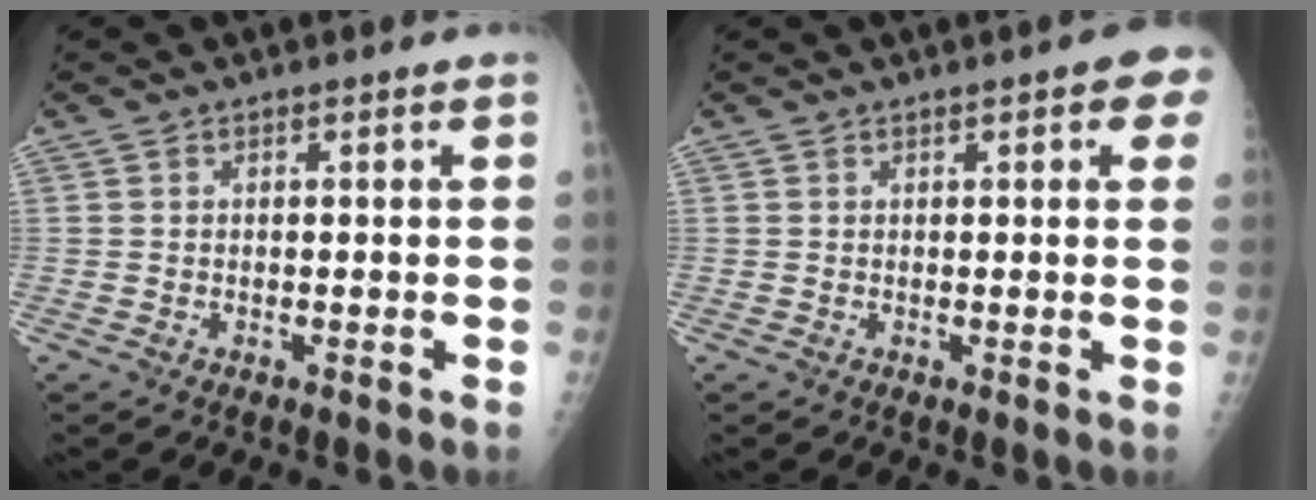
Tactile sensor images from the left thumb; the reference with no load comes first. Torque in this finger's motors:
{"motor_torque": [2.98, 2.03, 0.57, -0.71, 0.04]}